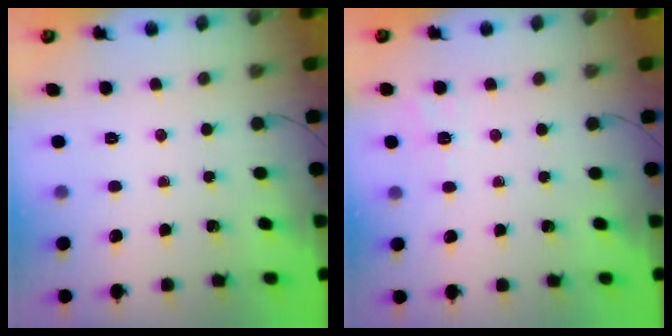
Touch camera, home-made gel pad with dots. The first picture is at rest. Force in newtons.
{"total": 1.9, "press": 0.5, "slide": 1.9}